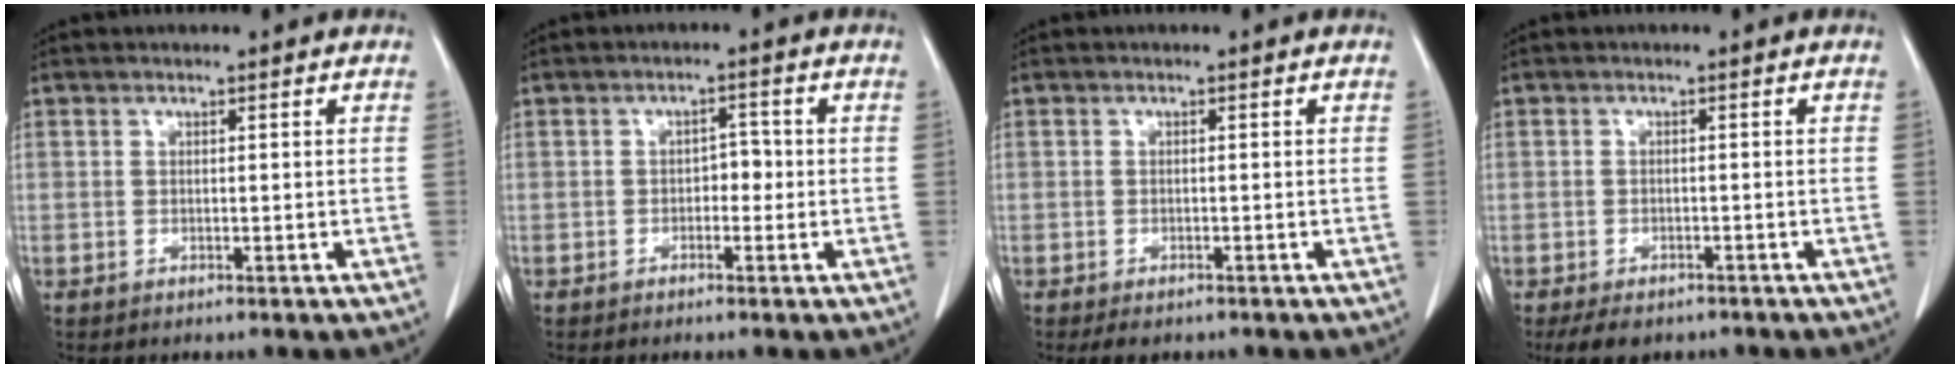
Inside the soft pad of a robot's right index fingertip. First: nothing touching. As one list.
[{"total": 2.4, "force": [-0.5, 1.4, 1.8], "torque": [-0.018, 0.009, -0.009]}, {"total": 2.7, "force": [-2.0, 1.1, 1.3], "torque": [-0.018, -0.004, -0.026]}, {"total": 5.7, "force": [-4.3, 3.0, 2.2], "torque": [-0.027, -0.002, -0.060]}]